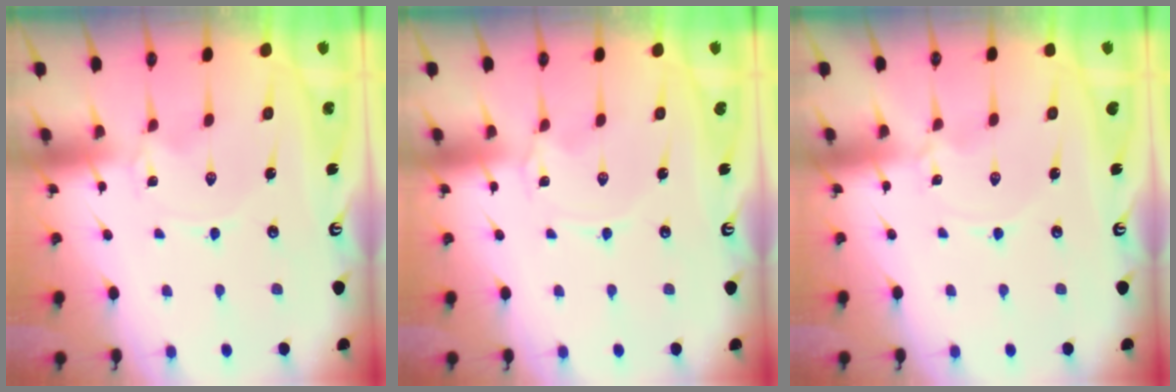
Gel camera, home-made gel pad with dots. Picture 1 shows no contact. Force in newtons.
{"total": 0.0}
{"total": 0.0}